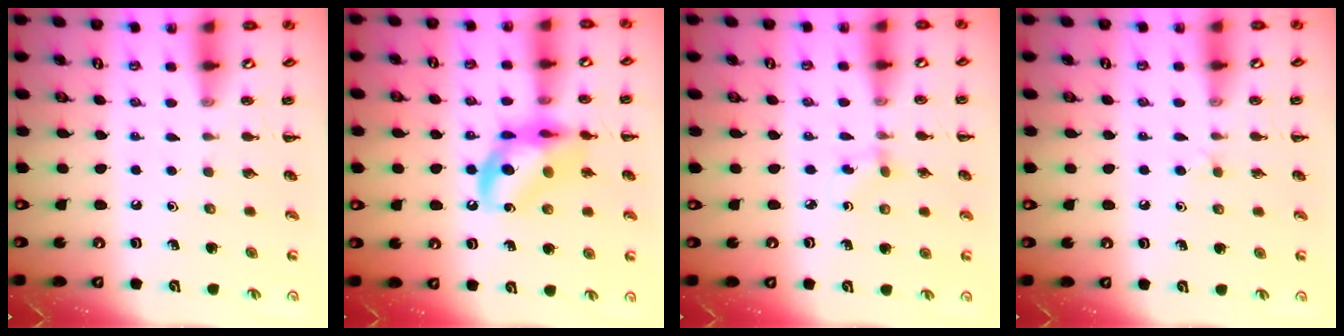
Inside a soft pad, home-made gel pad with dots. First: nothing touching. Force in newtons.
{"total": 13.6, "press": 13.2, "slide": 3.0}
{"total": 2.4, "press": 2.1, "slide": 1.1}
{"total": 2.5, "press": 2.2, "slide": 1.0}